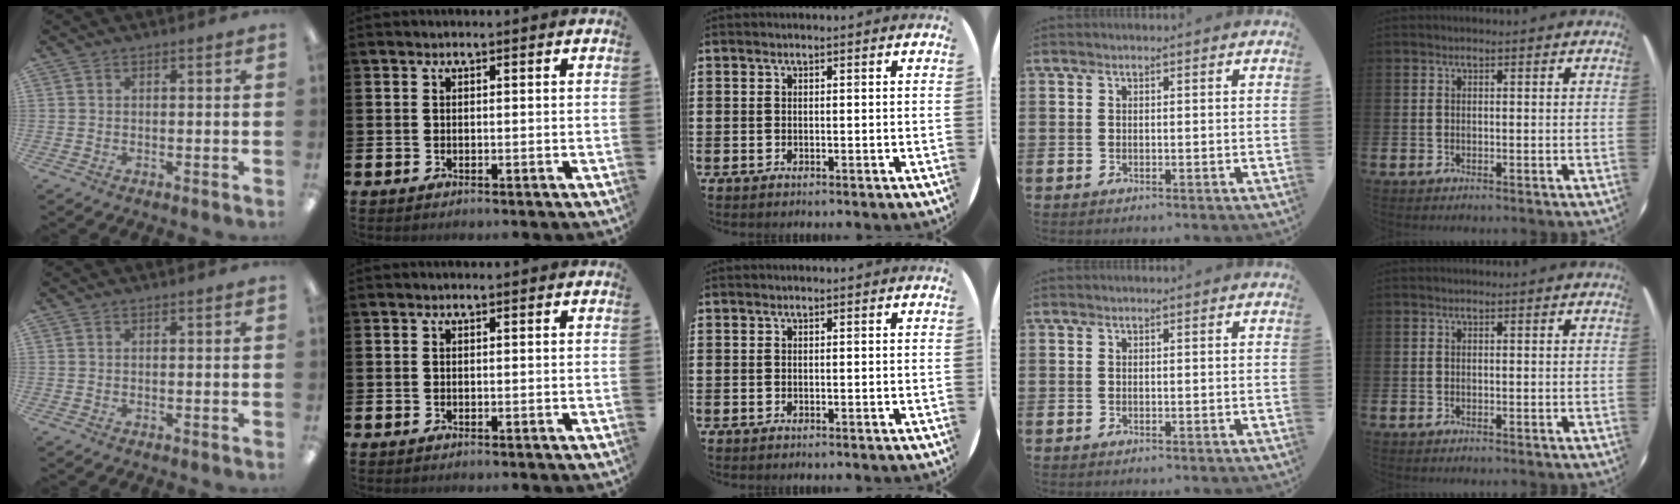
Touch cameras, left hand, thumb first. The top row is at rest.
{}